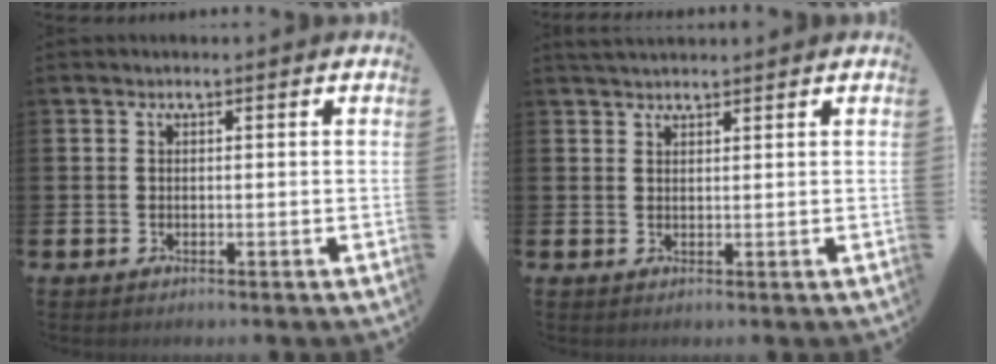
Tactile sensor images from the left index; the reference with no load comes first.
{"total": 2.0, "force": [2.0, 0.4, 0.3], "torque": [0.000, -0.003, 0.034]}